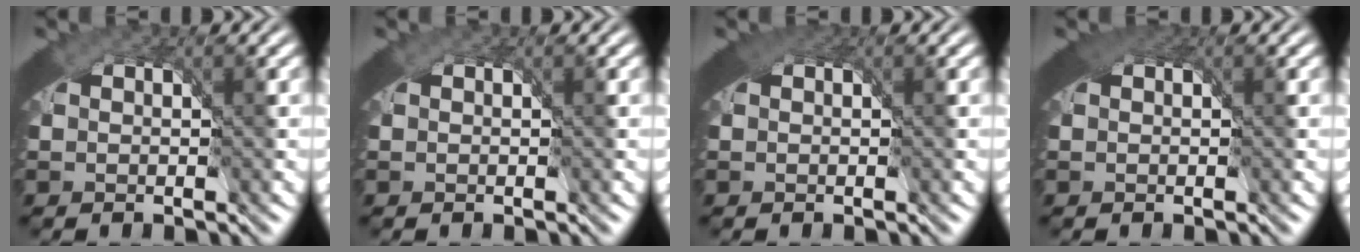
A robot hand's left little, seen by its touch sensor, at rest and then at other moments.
{"total": 0.0}
{"total": 1.5, "force": [0.8, 0.9, 0.9], "torque": [-0.016, -0.001, 0.013]}
{"total": 1.7, "force": [0.9, 0.9, 1.2], "torque": [-0.020, -0.004, 0.016]}